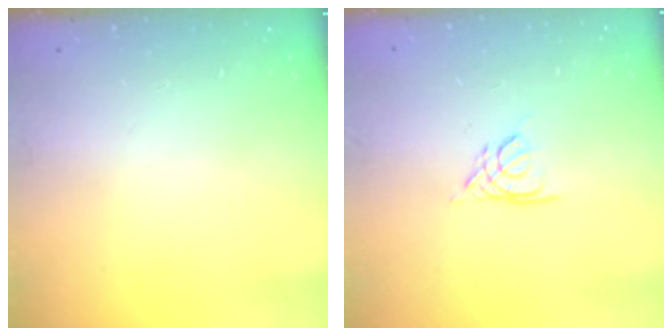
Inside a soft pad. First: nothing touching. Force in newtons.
{"total": 2.7, "press": 2.7, "slide": 0.4}